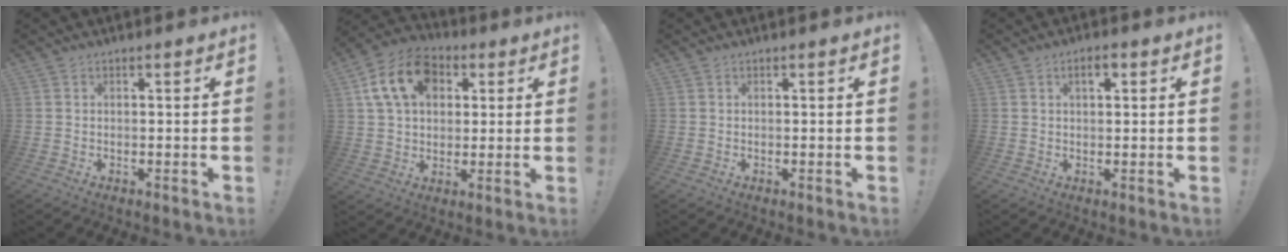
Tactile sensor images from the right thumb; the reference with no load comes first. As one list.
[{"total": 15.6, "force": [5.3, 11.2, 9.5], "torque": [-0.161, -0.004, 0.104]}, {"total": 0.0}, {"total": 3.2, "force": [1.4, 1.4, 2.6], "torque": [-0.032, -0.002, 0.018]}]